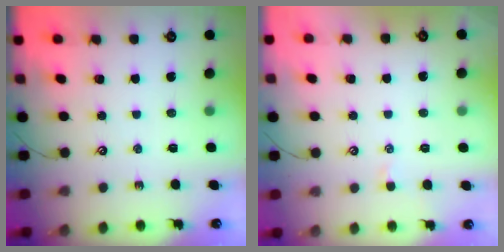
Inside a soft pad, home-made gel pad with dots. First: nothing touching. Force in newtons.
{"total": 1.2, "press": 1.1, "slide": 0.4}